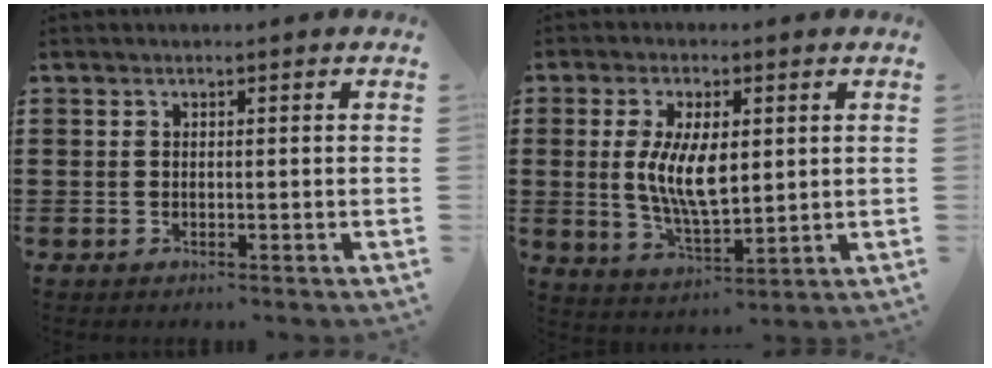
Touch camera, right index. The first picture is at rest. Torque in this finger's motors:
{"motor_torque": [0.72, -0.20, 0.87, 0.21]}